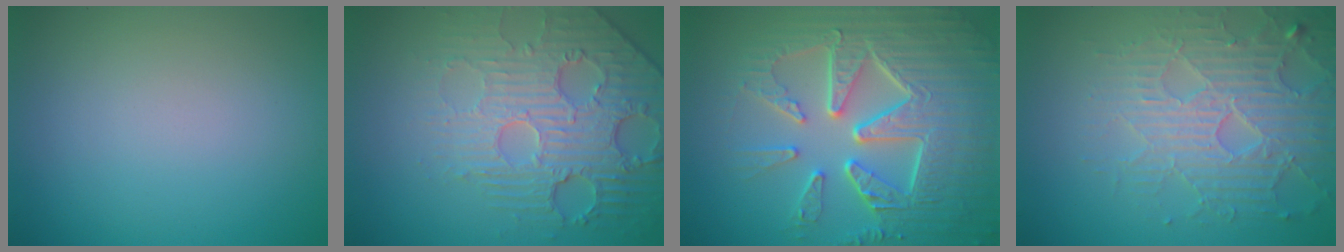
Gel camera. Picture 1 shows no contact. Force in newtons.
{"total": 5.3, "press": 4.8, "slide": 2.2}
{"total": 10.0, "press": 6.8, "slide": 7.3}
{"total": 5.3, "press": 4.9, "slide": 2.2}